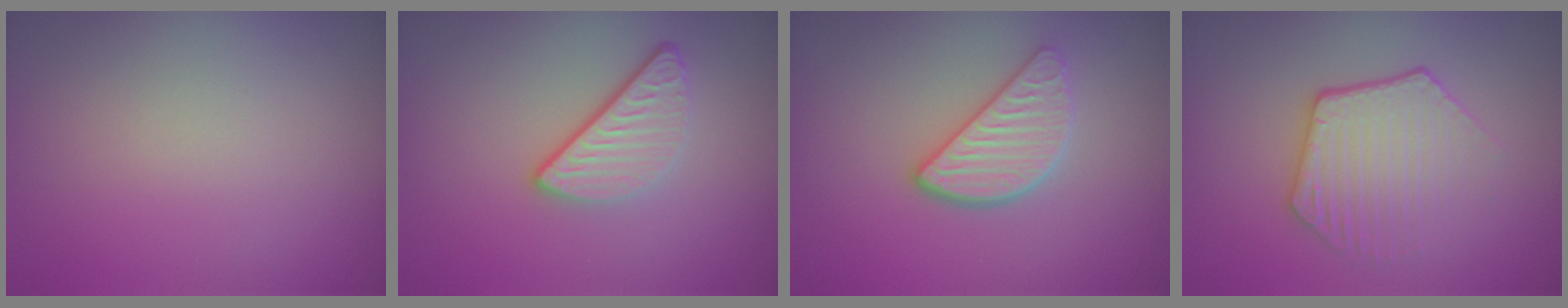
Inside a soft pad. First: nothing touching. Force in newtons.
{"total": 3.2, "press": 2.5, "slide": 2.1}
{"total": 3.4, "press": 2.9, "slide": 1.9}
{"total": 3.5, "press": 3.1, "slide": 1.6}